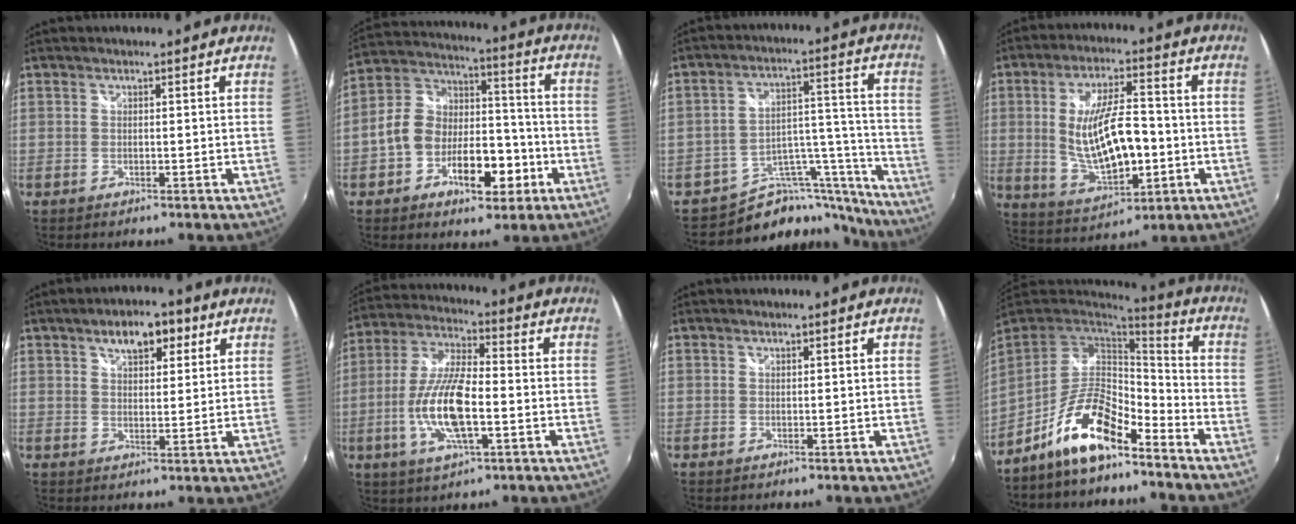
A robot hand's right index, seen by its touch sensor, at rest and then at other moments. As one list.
[{"total": 14.9, "force": [-5.7, 8.9, 10.5], "torque": [-0.197, 0.030, -0.080]}, {"total": 15.2, "force": [-13.3, 6.9, 2.7], "torque": [-0.027, 0.069, -0.193]}, {"total": 15.2, "force": [-1.5, 5.9, 13.9], "torque": [-0.260, -0.009, -0.004]}, {"total": 7.2, "force": [4.1, 3.5, 4.8], "torque": [-0.076, 0.021, 0.063]}, {"total": 14.0, "force": [-3.4, 4.5, 12.8], "torque": [-0.263, -0.006, -0.065]}, {"total": 0.0}, {"total": 13.2, "force": [-9.0, 4.1, 8.8], "torque": [-0.177, 0.002, -0.164]}]